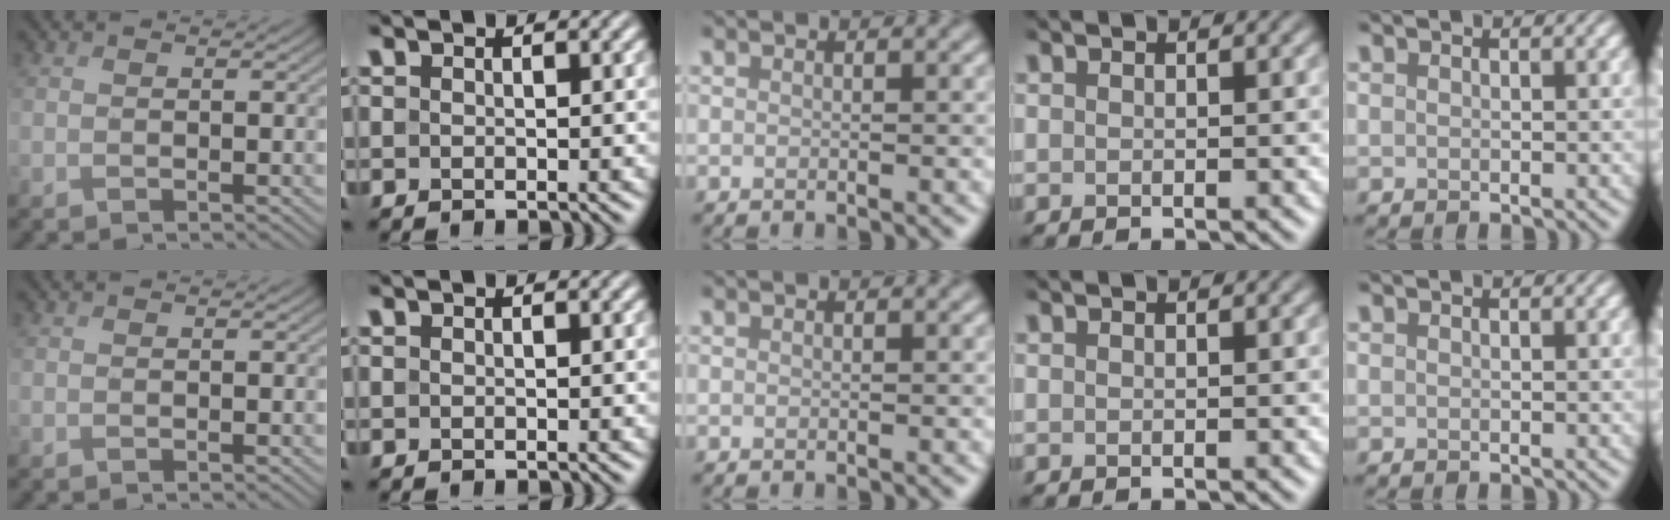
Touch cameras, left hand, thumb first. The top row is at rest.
{}